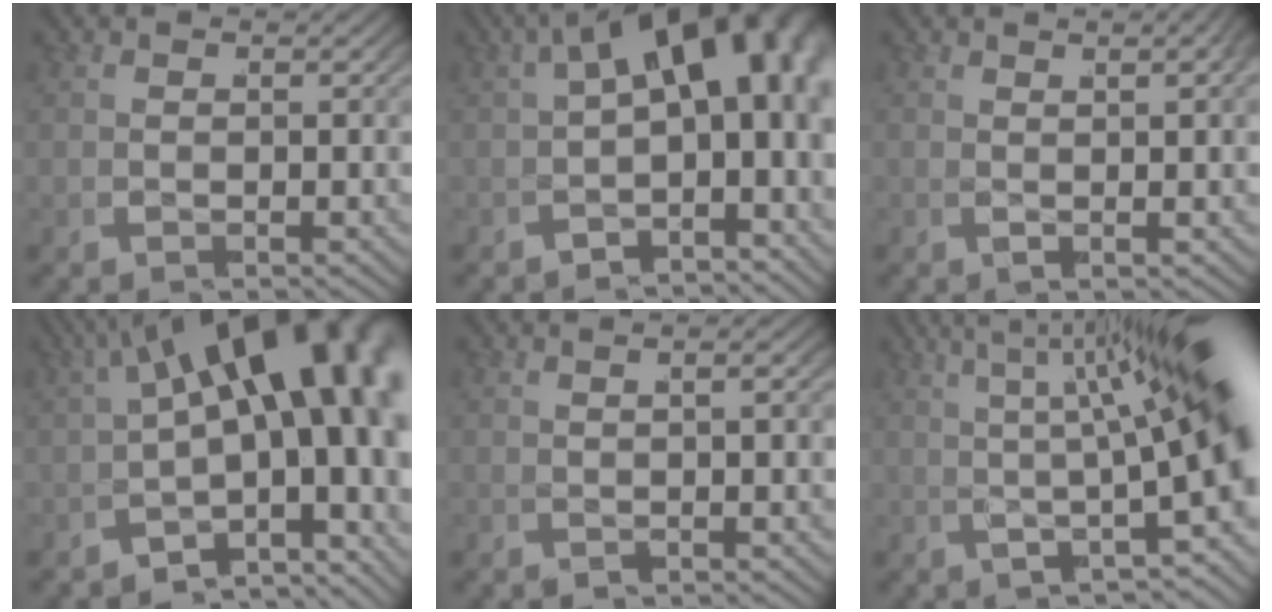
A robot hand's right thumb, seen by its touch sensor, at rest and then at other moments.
{"total": 11.7, "force": [0.7, 6.7, 9.6], "torque": [-0.124, 0.007, -0.005]}
{"total": 3.7, "force": [1.4, 1.2, 3.2], "torque": [-0.032, 0.014, 0.012]}
{"total": 16.4, "force": [-0.7, 9.7, 13.2], "torque": [-0.181, -0.019, -0.025]}
{"total": 2.8, "force": [0.3, 1.5, 2.4], "torque": [-0.035, 0.005, -0.001]}
{"total": 9.5, "force": [1.0, 3.6, 8.7], "torque": [-0.103, 0.020, 0.004]}